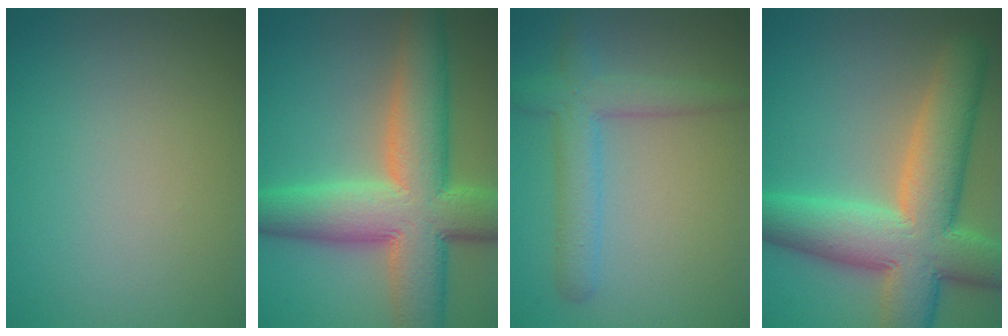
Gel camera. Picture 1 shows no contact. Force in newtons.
{"total": 11.5, "press": 11.5, "slide": 0.4}
{"total": 4.0, "press": 4.0, "slide": 0.2}
{"total": 11.4, "press": 11.3, "slide": 0.8}